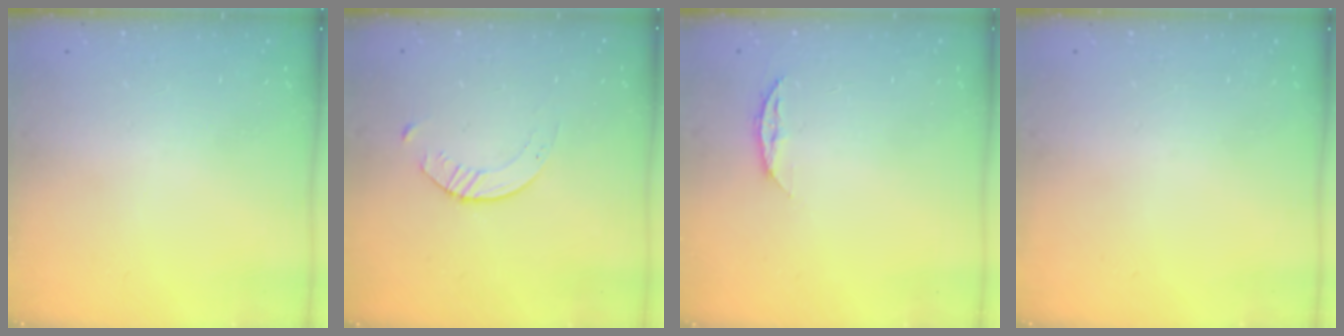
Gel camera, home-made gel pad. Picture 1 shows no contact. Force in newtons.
{"total": 2.1, "press": 2.0, "slide": 0.3}
{"total": 5.1, "press": 5.1, "slide": 0.7}
{"total": 0.0}